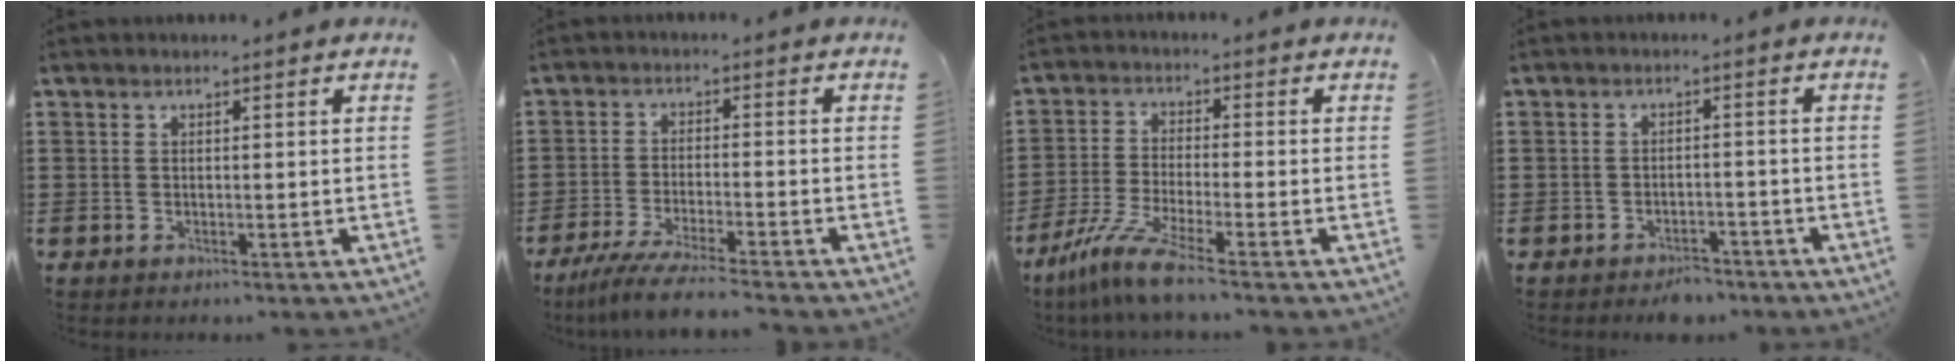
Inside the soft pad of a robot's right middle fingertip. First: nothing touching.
{"total": 5.3, "force": [-4.6, -0.4, 2.5], "torque": [-0.060, -0.022, -0.091]}
{"total": 6.6, "force": [-5.0, 0.0, 4.4], "torque": [-0.104, -0.021, -0.099]}
{"total": 2.5, "force": [-2.4, 0.7, -0.1], "torque": [-0.004, 0.002, -0.052]}